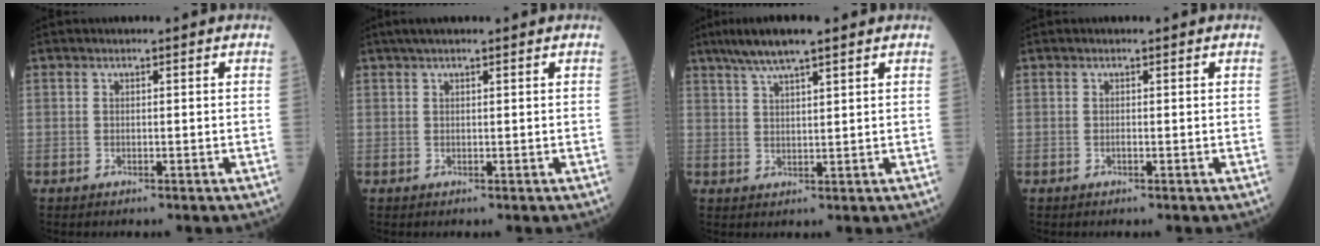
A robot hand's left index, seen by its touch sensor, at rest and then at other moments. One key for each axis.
{"total": 3.9, "fx": 3.1, "fy": 0.3, "fz": 2.4, "tx": -0.036, "ty": 0.032, "tz": 0.052}
{"total": 7.0, "fx": 5.2, "fy": 0.6, "fz": 4.7, "tx": -0.087, "ty": 0.024, "tz": 0.092}
{"total": 0.0}